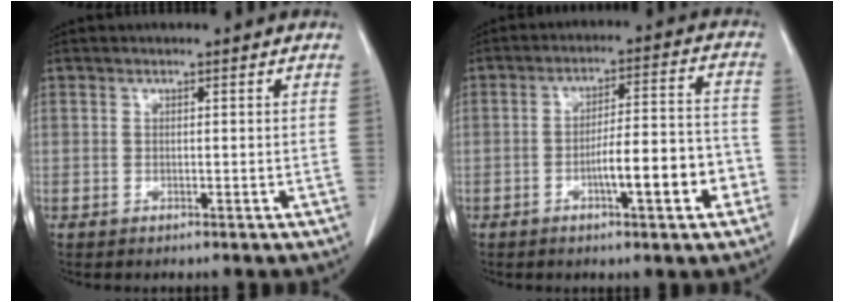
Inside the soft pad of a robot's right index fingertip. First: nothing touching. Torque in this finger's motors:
{"motor_torque": [1.18, -0.55, 0.38, 0.11]}